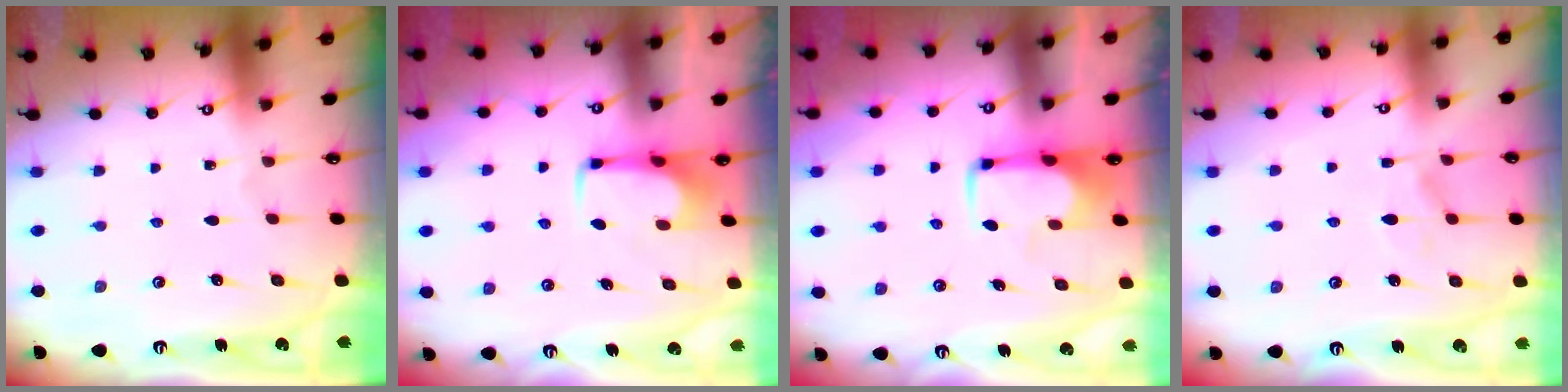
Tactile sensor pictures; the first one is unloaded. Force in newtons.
{"total": 1.5, "press": 1.5, "slide": 0.5}
{"total": 2.0, "press": 2.0, "slide": 0.4}
{"total": 1.0, "press": 0.2, "slide": 0.9}